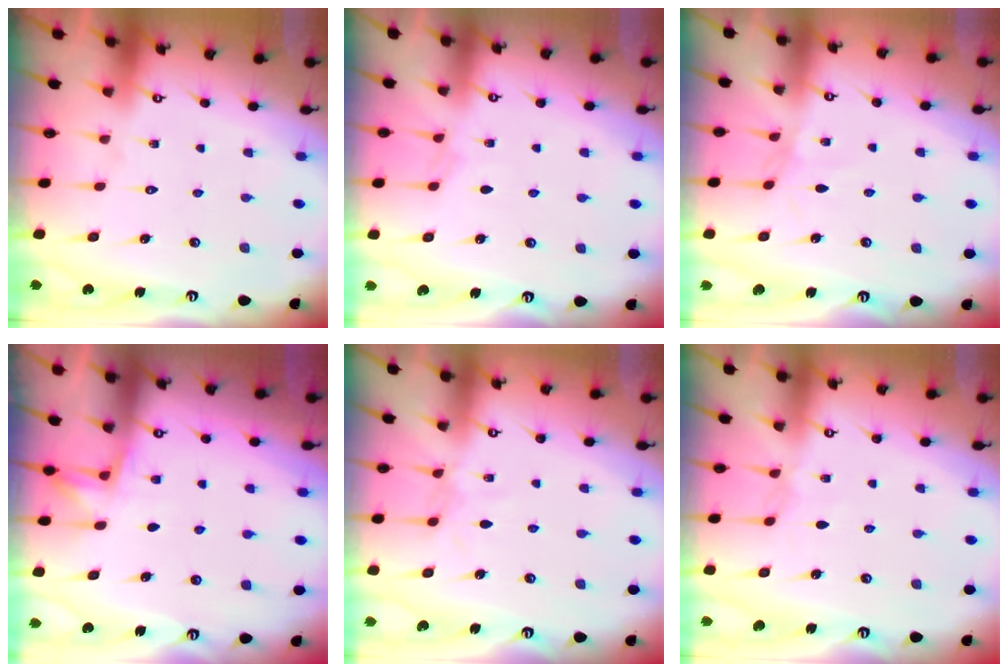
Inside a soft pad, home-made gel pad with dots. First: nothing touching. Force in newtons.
{"total": 1.5, "press": 1.4, "slide": 0.3}
{"total": 1.4, "press": 1.3, "slide": 0.4}
{"total": 4.0, "press": 3.7, "slide": 1.7}
{"total": 3.9, "press": 3.9, "slide": 0.5}
{"total": 2.8, "press": 2.8, "slide": 0.4}